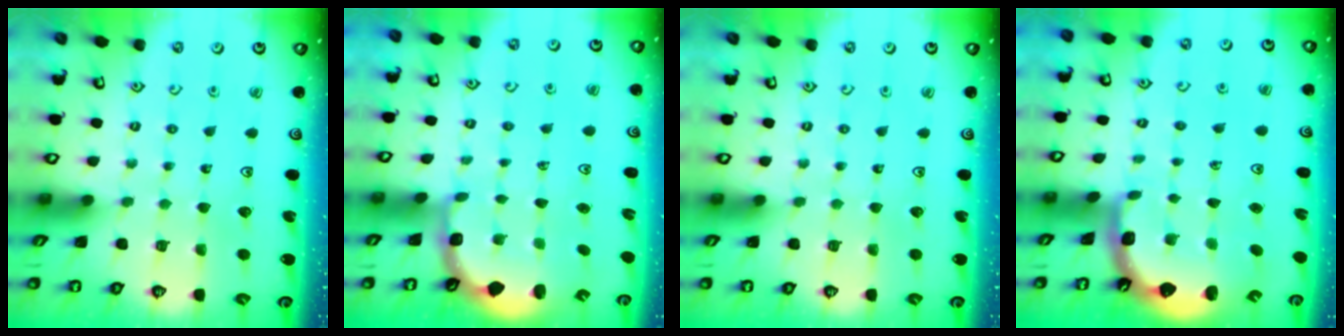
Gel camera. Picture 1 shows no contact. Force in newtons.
{"total": 2.7, "press": 2.0, "slide": 1.7}
{"total": 0.0}
{"total": 2.4, "press": 1.5, "slide": 1.9}